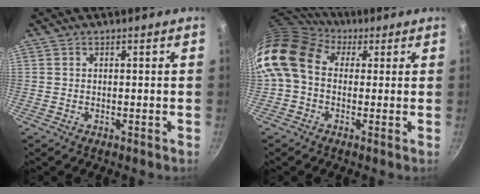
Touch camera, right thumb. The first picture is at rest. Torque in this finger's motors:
{"motor_torque": [-0.38, 1.50, 1.92, -0.45, 0.30]}